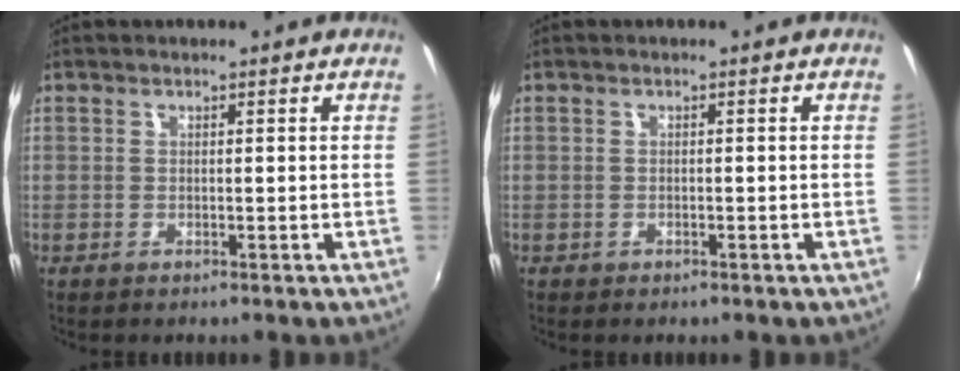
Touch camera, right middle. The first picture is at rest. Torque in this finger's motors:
{"motor_torque": [-0.42, 0.18, 0.02, -0.01]}